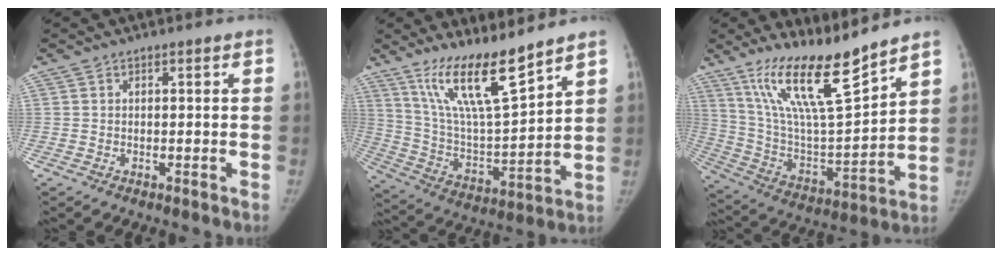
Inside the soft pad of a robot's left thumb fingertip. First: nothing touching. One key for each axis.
{"total": 16.0, "fx": 11.7, "fy": 2.5, "fz": 10.6, "tx": -0.175, "ty": -0.074, "tz": 0.229}
{"total": 18.4, "fx": 13.8, "fy": 2.6, "fz": 11.9, "tx": -0.189, "ty": -0.083, "tz": 0.262}